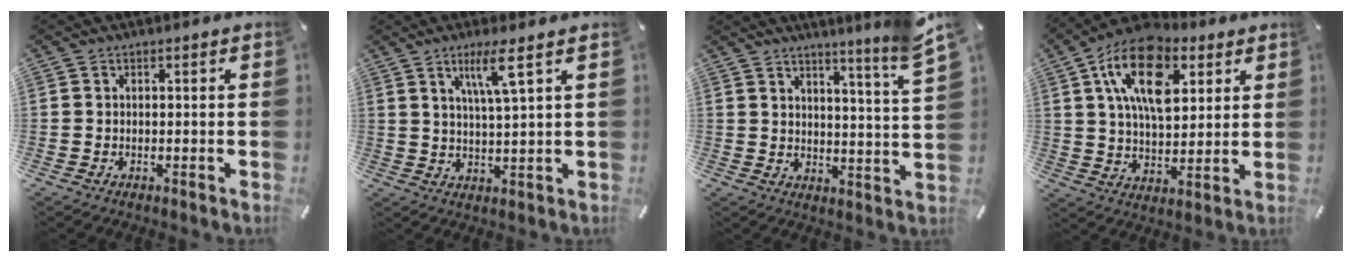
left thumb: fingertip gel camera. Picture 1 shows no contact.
{"total": 7.4, "force": [3.7, 0.5, 6.3], "torque": [-0.125, -0.001, 0.060]}
{"total": 8.8, "force": [7.2, -0.3, 5.1], "torque": [-0.071, -0.063, 0.115]}
{"total": 17.7, "force": [7.2, 10.4, 12.5], "torque": [-0.222, -0.006, 0.125]}